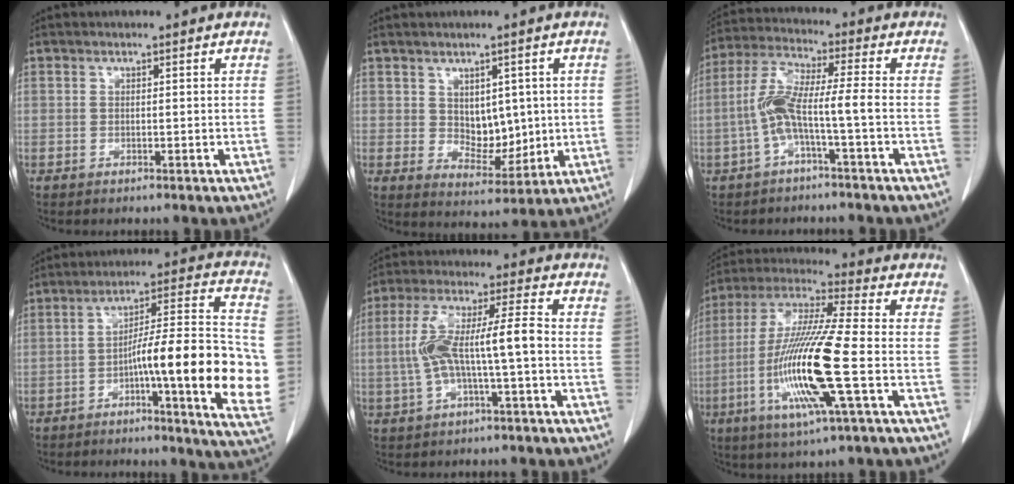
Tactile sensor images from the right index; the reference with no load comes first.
{"total": 6.5, "force": [1.1, 4.1, 5.0], "torque": [-0.069, -0.001, 0.038]}
{"total": 7.5, "force": [-2.1, -0.1, 7.2], "torque": [-0.152, 0.023, -0.042]}
{"total": 19.3, "force": [-3.9, 1.2, 18.8], "torque": [-0.243, 0.011, -0.055]}
{"total": 9.8, "force": [-1.0, 0.9, 9.6], "torque": [-0.191, 0.033, -0.019]}
{"total": 16.8, "force": [-4.2, 0.3, 16.2], "torque": [-0.336, -0.014, -0.084]}